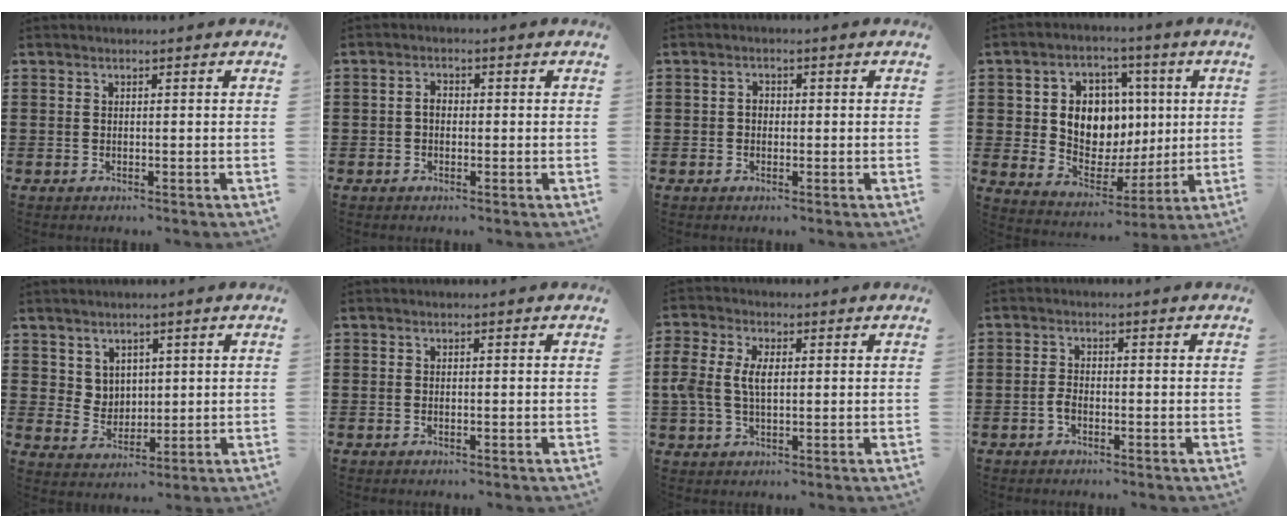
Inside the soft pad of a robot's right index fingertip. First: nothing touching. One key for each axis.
{"total": 1.8, "fx": -0.3, "fy": 1.1, "fz": 1.4, "tx": -0.036, "ty": -0.002, "tz": -0.008}
{"total": 1.3, "fx": -0.1, "fy": 0.9, "fz": 0.9, "tx": -0.018, "ty": 0.002, "tz": -0.003}
{"total": 9.3, "fx": 2.2, "fy": 7.8, "fz": 4.5, "tx": -0.102, "ty": 0.003, "tz": 0.046}
{"total": 4.1, "fx": 2.7, "fy": 3.0, "fz": 0.6, "tx": -0.029, "ty": 0.003, "tz": 0.052}
{"total": 0.0}
{"total": 5.0, "fx": 0.5, "fy": 2.9, "fz": 4.0, "tx": -0.105, "ty": 0.003, "tz": 0.000}
{"total": 1.8, "fx": -0.8, "fy": 0.9, "fz": 1.4, "tx": -0.036, "ty": -0.001, "tz": -0.018}